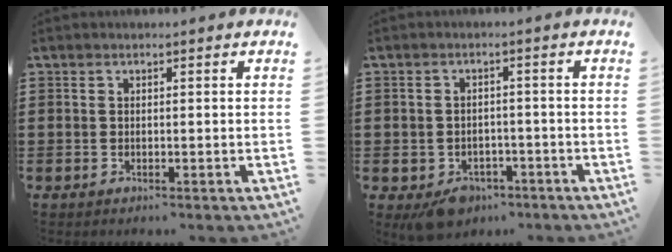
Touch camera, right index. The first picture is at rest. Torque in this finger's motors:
{"motor_torque": [0.20, 0.18, 0.17, 0.09]}